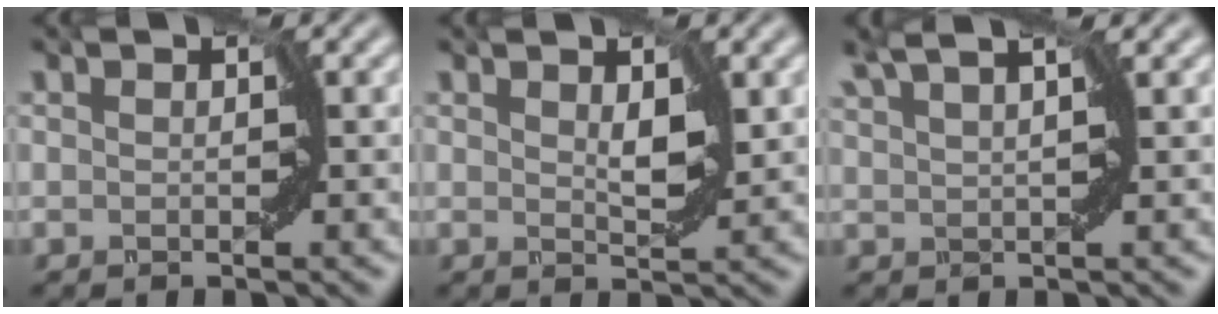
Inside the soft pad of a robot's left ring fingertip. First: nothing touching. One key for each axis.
{"total": 2.3, "fx": 0.8, "fy": 1.0, "fz": 1.9, "tx": -0.037, "ty": -0.003, "tz": 0.014}
{"total": 2.7, "fx": 2.0, "fy": -0.1, "fz": 1.8, "tx": -0.035, "ty": 0.008, "tz": 0.036}